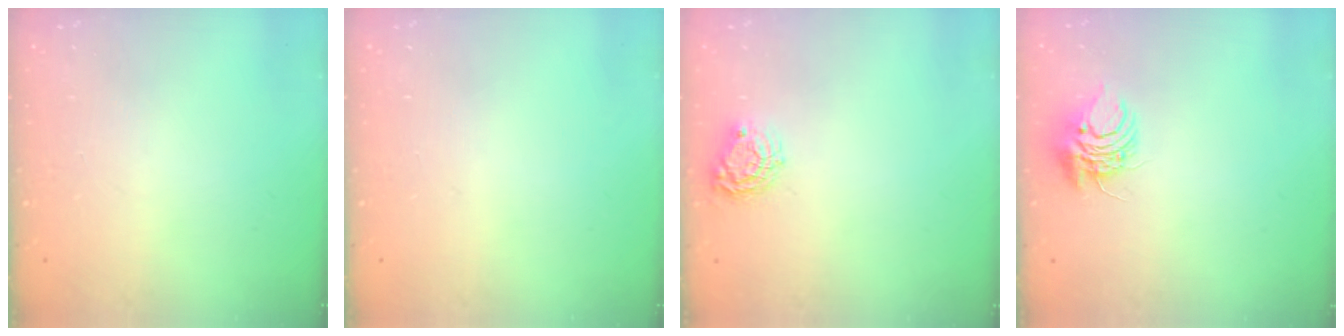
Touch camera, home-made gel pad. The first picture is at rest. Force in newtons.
{"total": 0.0}
{"total": 7.1, "press": 7.1, "slide": 0.2}
{"total": 7.5, "press": 7.5, "slide": 0.4}